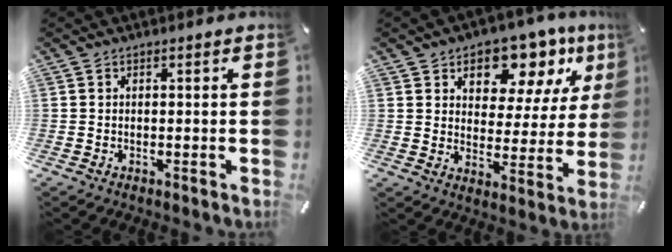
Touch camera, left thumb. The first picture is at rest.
{"total": 11.2, "force": [7.8, 6.8, 4.3], "torque": [-0.057, -0.066, 0.136]}